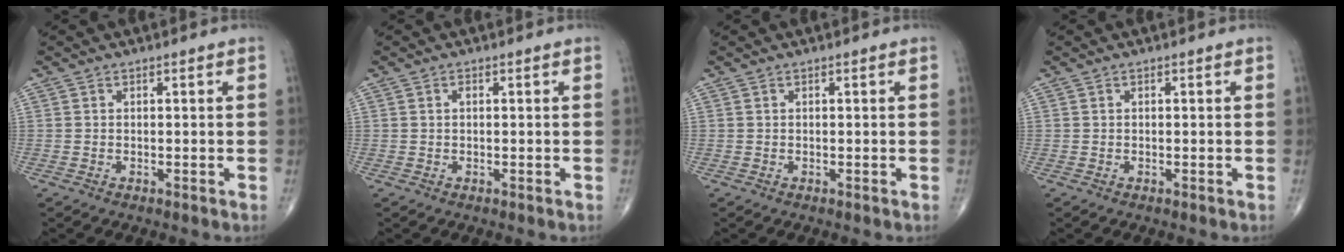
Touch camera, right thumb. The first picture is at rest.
{"total": 0.7, "force": [0.1, 0.4, 0.6], "torque": [-0.010, 0.001, 0.001]}
{"total": 0.0}
{"total": 0.0}